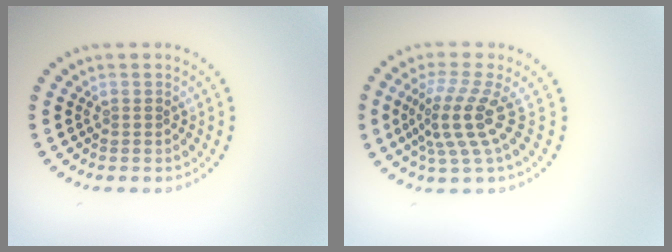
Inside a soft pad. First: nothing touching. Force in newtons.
{"total": 4.1, "press": 2.8, "slide": 2.9}